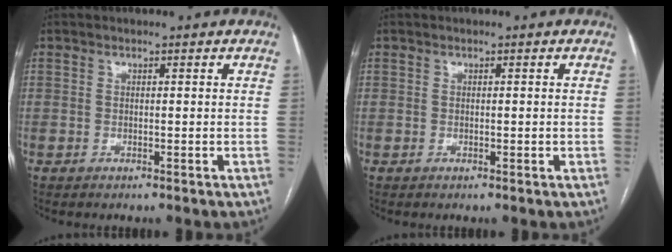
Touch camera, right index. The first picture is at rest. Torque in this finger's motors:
{"motor_torque": [-0.27, 0.20, 0.04, 0.00]}